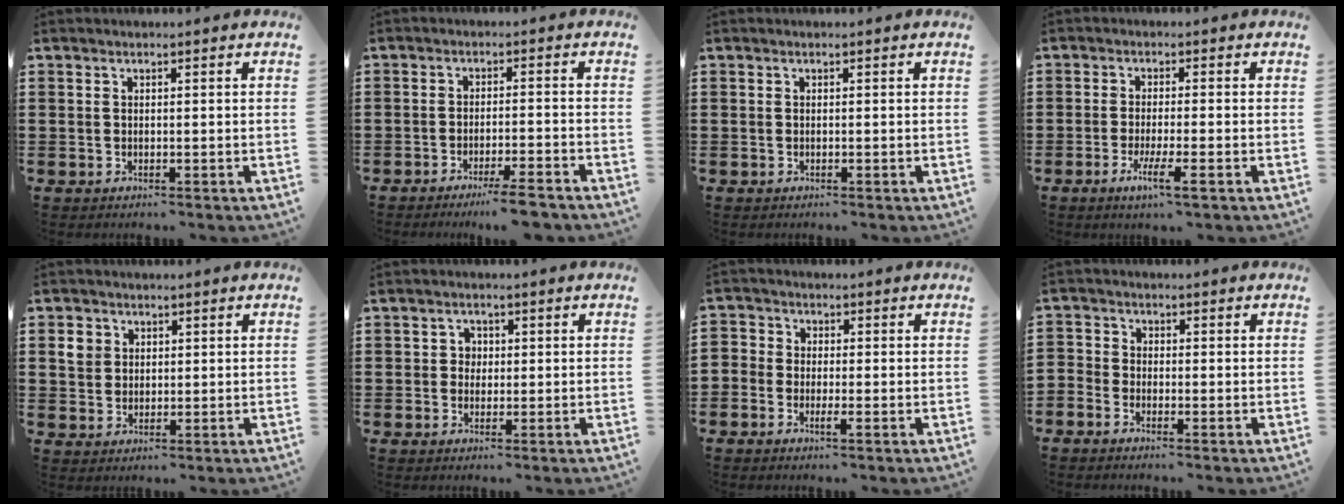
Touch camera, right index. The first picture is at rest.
{"total": 4.4, "force": [-3.7, -0.6, 2.4], "torque": [-0.039, -0.014, -0.067]}
{"total": 0.0}
{"total": 4.6, "force": [-2.2, 0.3, 4.0], "torque": [-0.086, -0.018, -0.042]}
{"total": 2.8, "force": [1.1, 2.4, 0.8], "torque": [-0.026, 0.009, 0.019]}
{"total": 1.7, "force": [0.0, 1.6, 0.6], "torque": [-0.018, 0.009, -0.002]}
{"total": 1.7, "force": [-1.1, 0.9, 0.9], "torque": [-0.019, 0.003, -0.022]}
{"total": 1.6, "force": [-1.5, 0.5, 0.0], "torque": [-0.006, 0.002, -0.032]}